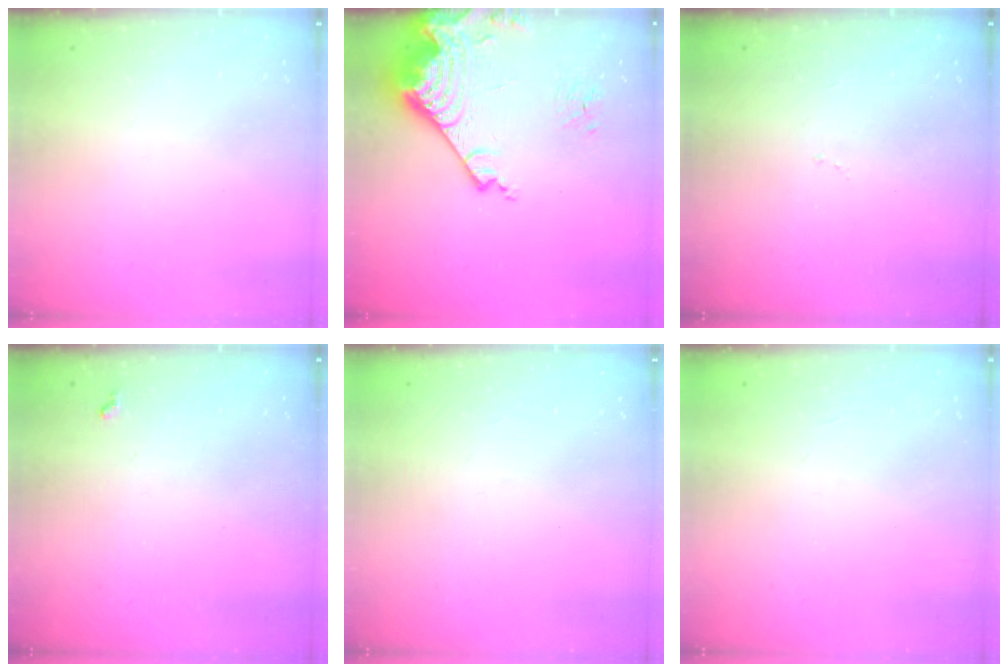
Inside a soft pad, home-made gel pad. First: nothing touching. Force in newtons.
{"total": 17.7, "press": 17.5, "slide": 2.3}
{"total": 7.1, "press": 7.0, "slide": 0.8}
{"total": 2.8, "press": 2.8, "slide": 0.5}
{"total": 1.3, "press": 1.1, "slide": 0.7}
{"total": 1.2, "press": 1.2, "slide": 0.1}